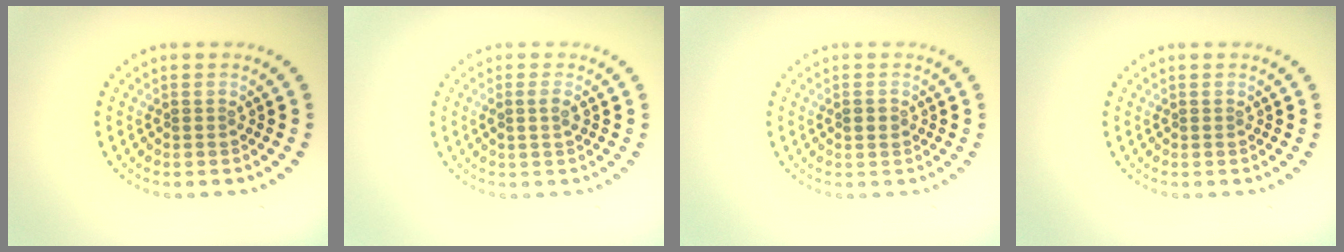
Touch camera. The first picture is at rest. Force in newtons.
{"total": 1.2, "press": 1.0, "slide": 0.6}
{"total": 1.3, "press": 1.3, "slide": 0.2}
{"total": 0.0}